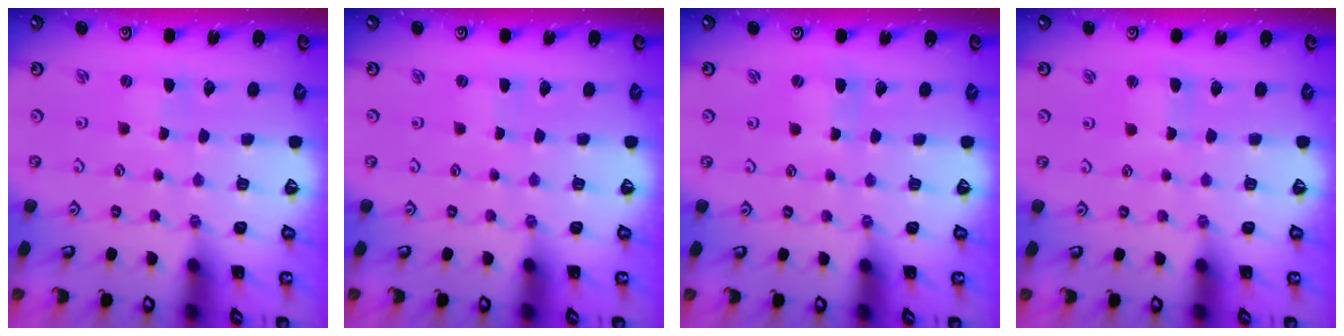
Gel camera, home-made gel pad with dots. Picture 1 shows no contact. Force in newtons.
{"total": 0.0}
{"total": 1.8, "press": 1.8, "slide": 0.2}
{"total": 1.5, "press": 1.5, "slide": 0.3}